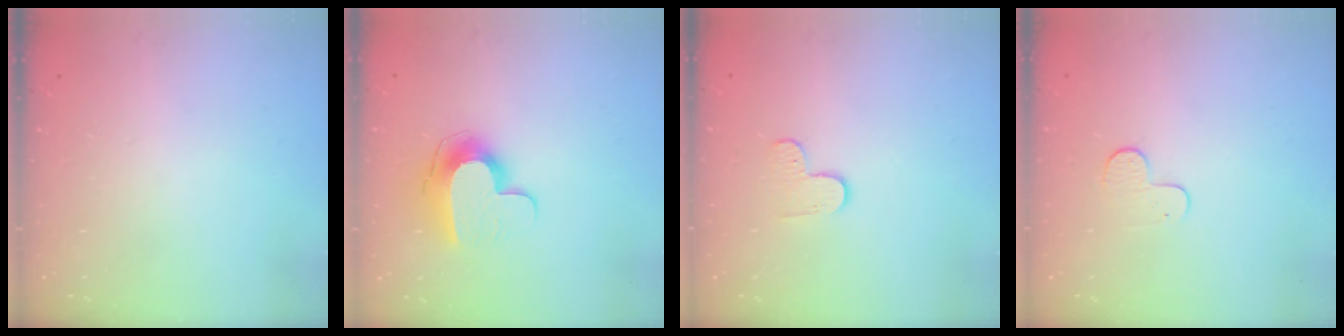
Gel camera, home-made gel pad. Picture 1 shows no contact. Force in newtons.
{"total": 11.0, "press": 10.9, "slide": 0.8}
{"total": 3.1, "press": 3.1, "slide": 0.3}
{"total": 5.0, "press": 5.0, "slide": 0.5}